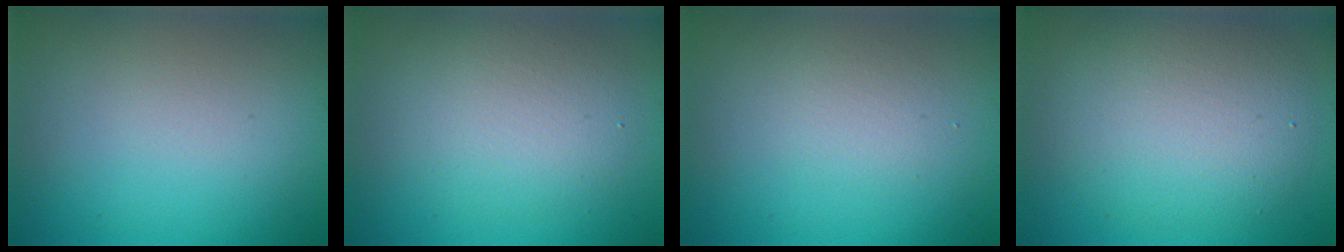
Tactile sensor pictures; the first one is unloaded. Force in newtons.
{"total": 3.9, "press": 3.9, "slide": 0.2}
{"total": 1.5, "press": 1.5, "slide": 0.1}
{"total": 5.9, "press": 5.9, "slide": 0.2}